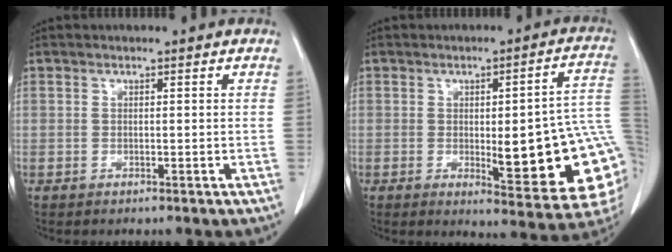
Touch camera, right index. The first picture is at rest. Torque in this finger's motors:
{"motor_torque": [1.54, -0.60, 0.37, 0.08]}